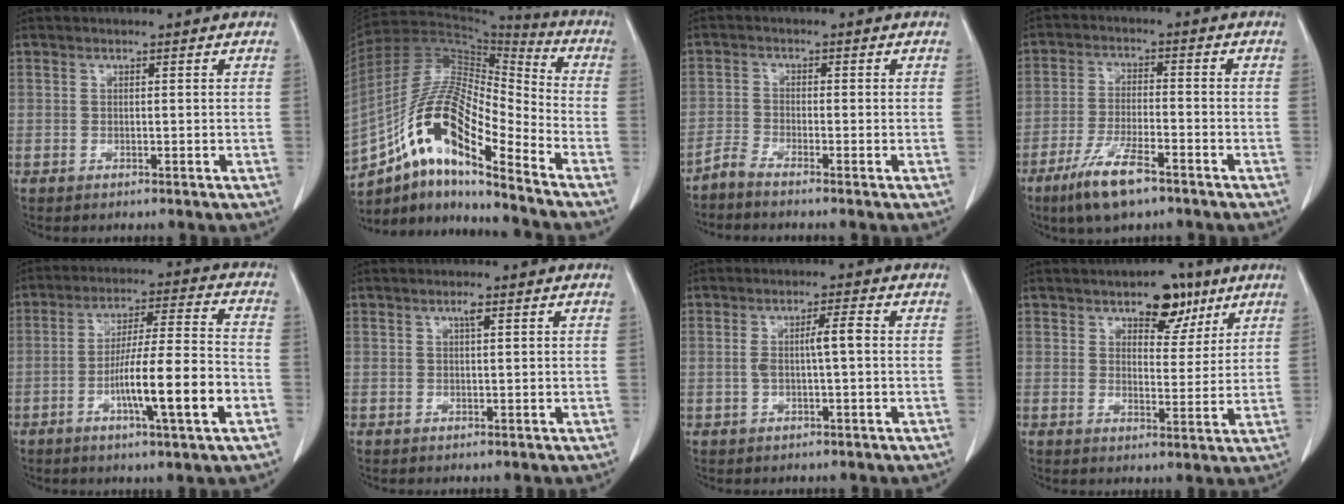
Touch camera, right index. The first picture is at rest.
{"total": 17.6, "force": [-10.4, 3.7, 13.7], "torque": [-0.268, 0.024, -0.182]}
{"total": 2.4, "force": [-2.1, 0.1, 1.1], "torque": [-0.029, 0.004, -0.045]}
{"total": 9.4, "force": [-6.1, 2.2, 6.8], "torque": [-0.136, -0.015, -0.107]}
{"total": 13.8, "force": [-4.7, 0.8, 13.0], "torque": [-0.219, 0.002, -0.076]}
{"total": 1.5, "force": [0.7, 0.4, 1.3], "torque": [-0.025, 0.003, 0.013]}
{"total": 4.2, "force": [0.1, 0.7, 4.1], "torque": [-0.079, 0.012, 0.005]}
{"total": 7.9, "force": [4.9, 4.1, 4.6], "torque": [-0.063, 0.008, 0.075]}